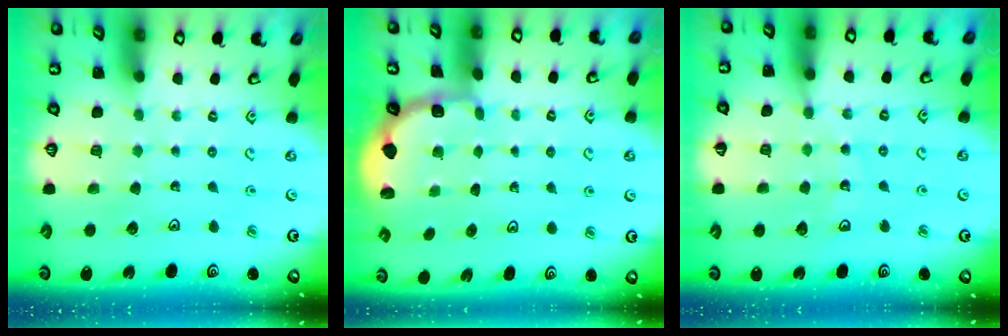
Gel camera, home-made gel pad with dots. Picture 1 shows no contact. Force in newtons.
{"total": 1.8, "press": 1.6, "slide": 0.8}
{"total": 10.7, "press": 10.3, "slide": 3.0}